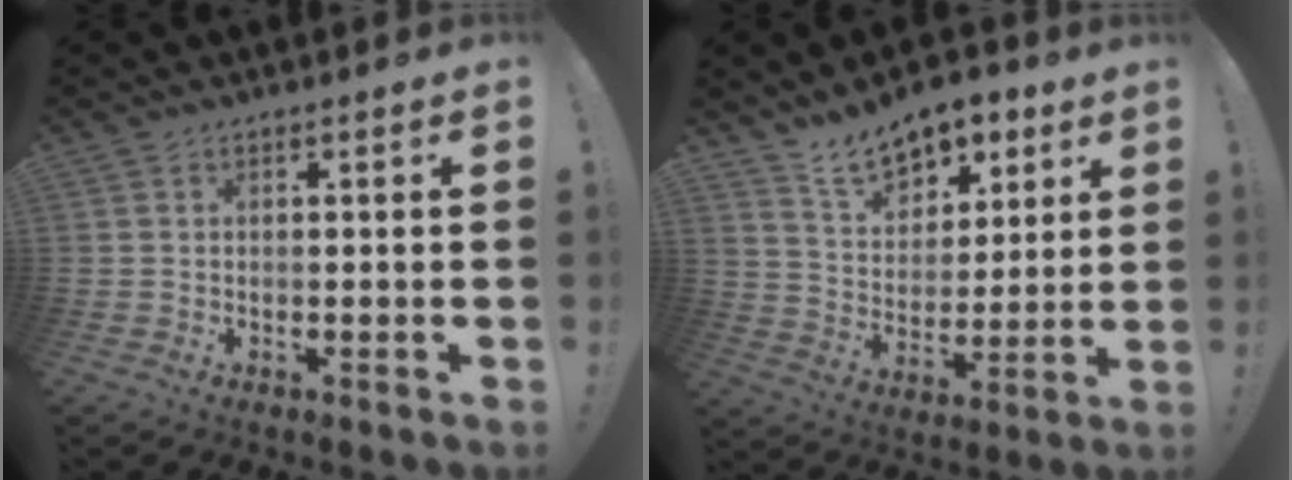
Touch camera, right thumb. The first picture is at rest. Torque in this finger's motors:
{"motor_torque": [-0.44, 1.64, 0.14, 0.19, 0.10]}